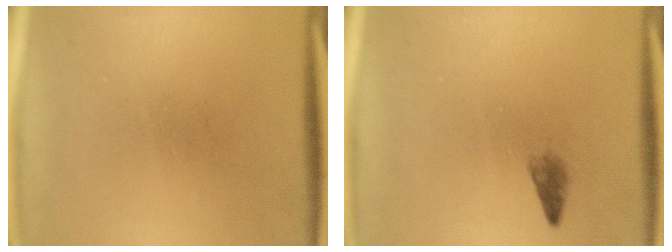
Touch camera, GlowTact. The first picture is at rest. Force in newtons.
{"total": 1.2}